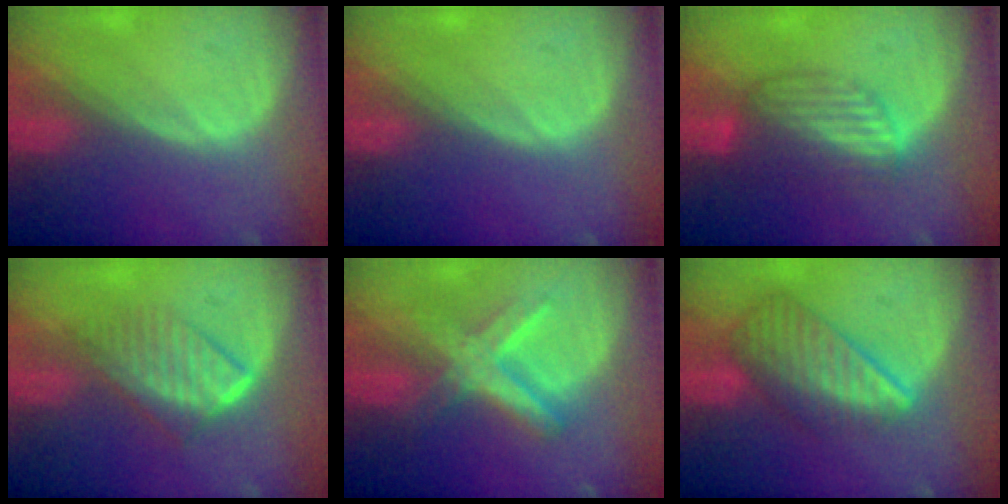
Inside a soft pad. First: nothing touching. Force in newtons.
{"total": 0.0}
{"total": 6.7, "press": 6.1, "slide": 2.8}
{"total": 6.8, "press": 5.9, "slide": 3.4}
{"total": 7.2, "press": 7.2, "slide": 0.4}
{"total": 8.4, "press": 7.5, "slide": 3.9}